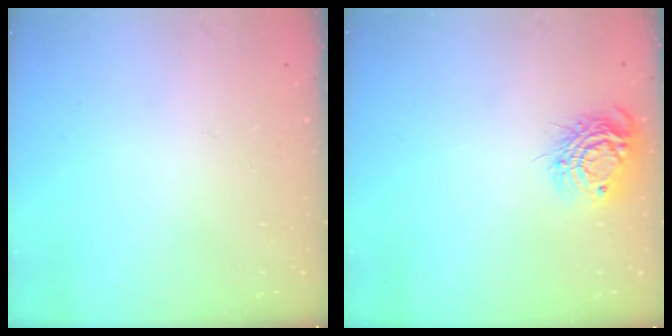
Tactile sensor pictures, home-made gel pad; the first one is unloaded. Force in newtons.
{"total": 11.5, "press": 11.5, "slide": 0.7}